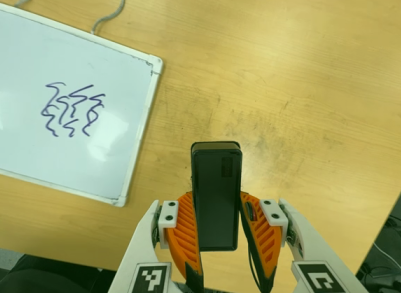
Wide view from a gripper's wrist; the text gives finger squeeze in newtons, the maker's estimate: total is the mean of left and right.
{"total": 4.5, "left": 3.4, "right": 5.5}